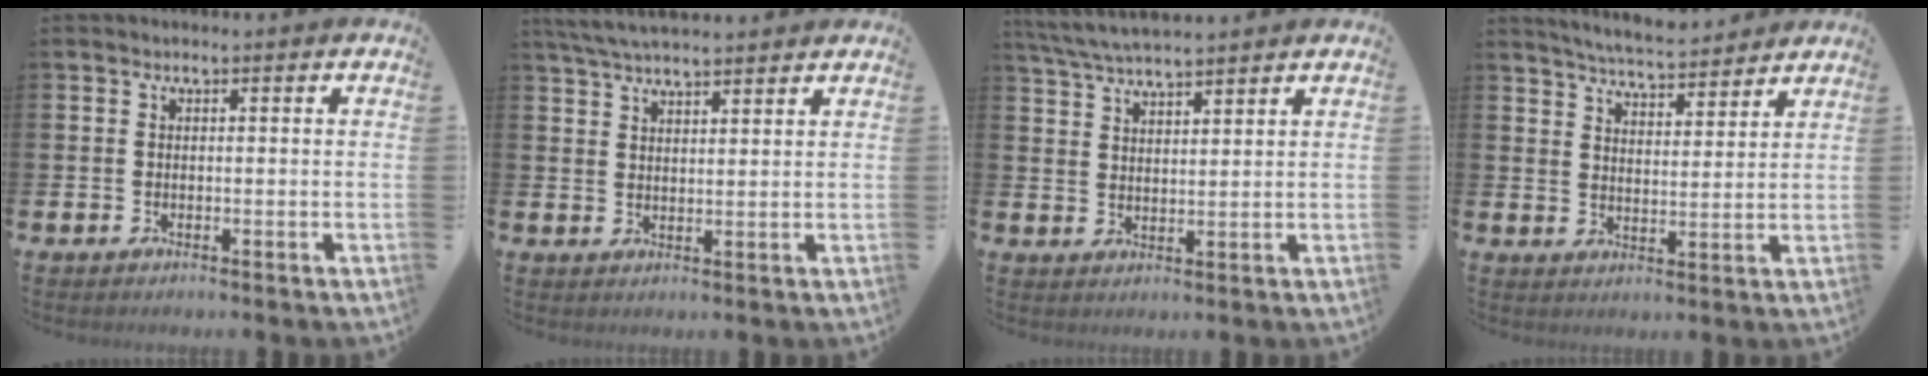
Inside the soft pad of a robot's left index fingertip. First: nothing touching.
{"total": 4.7, "force": [4.5, 0.4, 1.3], "torque": [-0.040, -0.011, 0.084]}
{"total": 5.3, "force": [5.1, 0.3, 1.4], "torque": [-0.043, -0.018, 0.093]}
{"total": 5.7, "force": [5.6, 0.3, 0.9], "torque": [-0.027, -0.034, 0.098]}